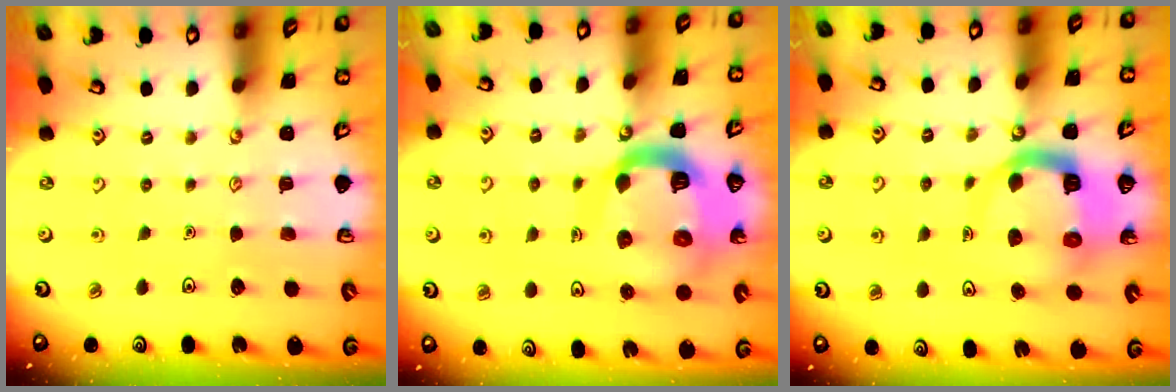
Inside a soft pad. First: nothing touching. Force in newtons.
{"total": 16.2, "press": 16.1, "slide": 1.8}
{"total": 9.2, "press": 9.2, "slide": 1.0}